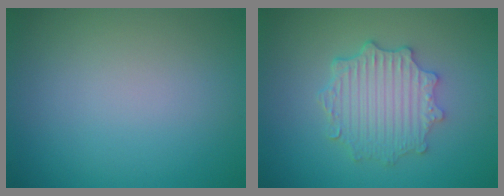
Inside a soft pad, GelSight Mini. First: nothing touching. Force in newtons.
{"total": 4.5, "press": 3.7, "slide": 2.7}